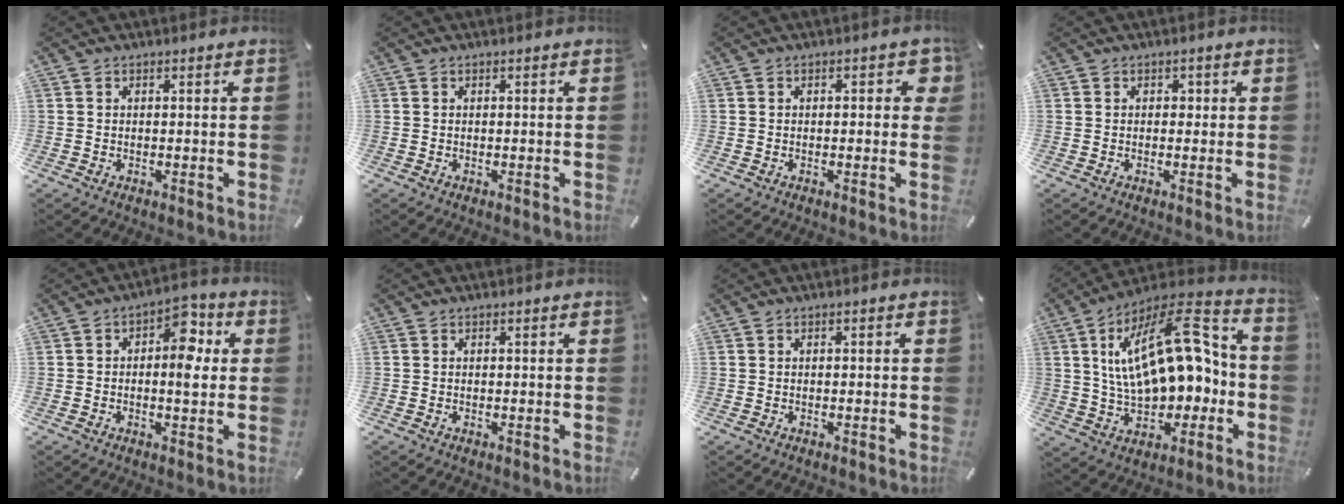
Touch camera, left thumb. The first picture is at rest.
{"total": 0.0}
{"total": 3.8, "force": [0.5, 1.9, 3.3], "torque": [-0.040, 0.002, 0.002]}
{"total": 1.2, "force": [0.0, 1.1, 0.4], "torque": [-0.002, 0.004, -0.004]}
{"total": 8.0, "force": [0.5, 4.4, 6.7], "torque": [-0.069, -0.005, -0.003]}
{"total": 0.0}
{"total": 0.6, "force": [-0.2, 0.3, 0.5], "torque": [-0.009, 0.000, -0.004]}
{"total": 23.5, "force": [4.3, 13.6, 18.8], "torque": [-0.305, -0.009, 0.077]}